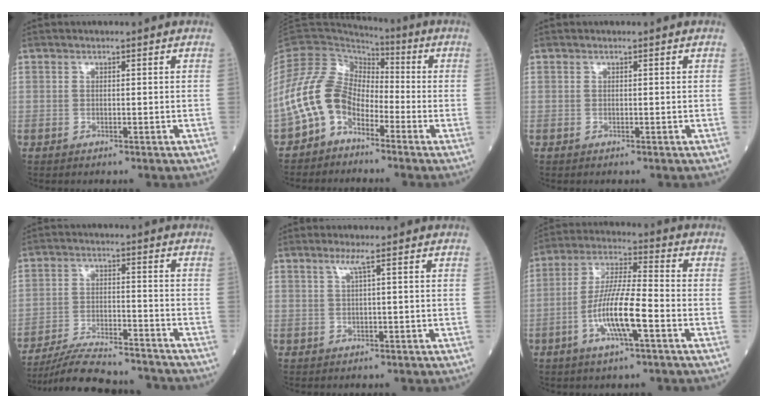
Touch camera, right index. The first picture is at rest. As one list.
[{"total": 9.0, "force": [-4.6, 5.9, 5.0], "torque": [-0.114, 0.023, -0.101]}, {"total": 0.0}, {"total": 14.5, "force": [-13.8, 1.4, 4.4], "torque": [-0.077, -0.003, -0.211]}, {"total": 1.5, "force": [0.7, -0.5, 1.2], "torque": [-0.033, 0.003, 0.019]}, {"total": 10.8, "force": [-3.6, 1.2, 10.1], "torque": [-0.197, -0.002, -0.070]}]